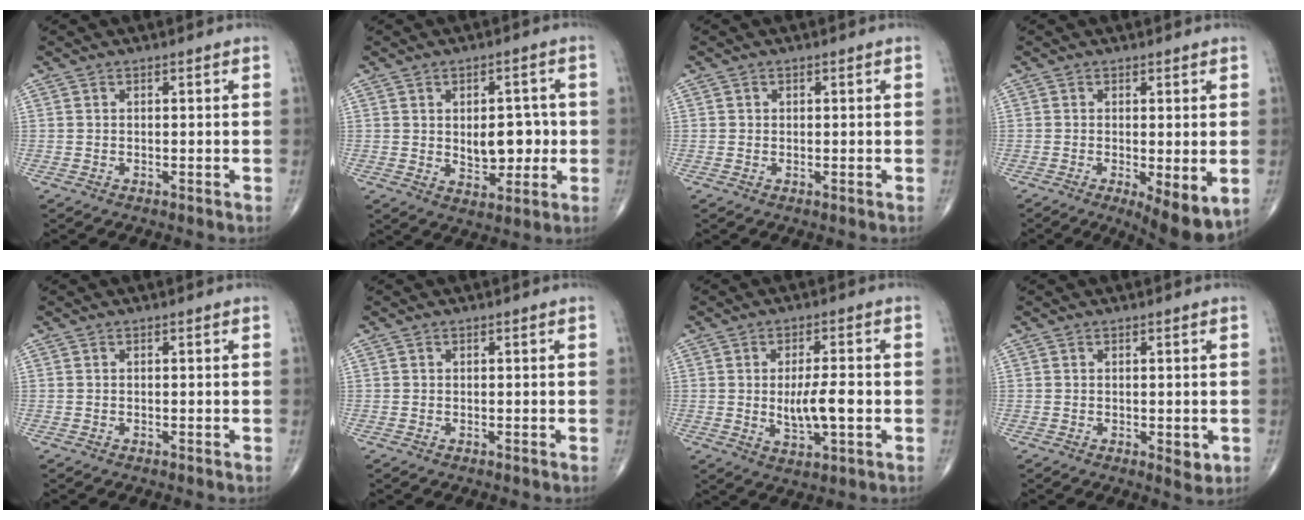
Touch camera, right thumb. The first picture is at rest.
{"total": 8.3, "force": [0.0, 5.2, 6.5], "torque": [-0.056, 0.000, 0.011]}
{"total": 0.6, "force": [0.1, 0.6, 0.0], "torque": [0.003, 0.002, 0.000]}
{"total": 7.8, "force": [-1.9, 2.4, 7.2], "torque": [-0.105, -0.024, -0.025]}
{"total": 0.0}
{"total": 0.0}
{"total": 7.8, "force": [-0.6, 3.0, 7.2], "torque": [-0.122, -0.003, -0.007]}
{"total": 2.0, "force": [-0.2, 0.8, 1.8], "torque": [-0.023, -0.007, -0.002]}